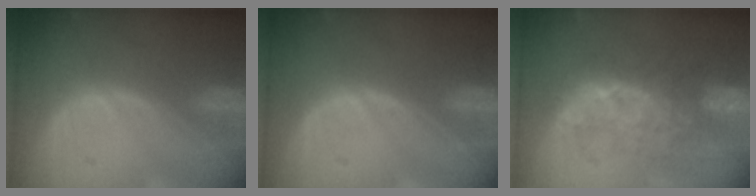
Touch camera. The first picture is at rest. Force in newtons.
{"total": 0.0}
{"total": 8.2, "press": 7.9, "slide": 2.3}